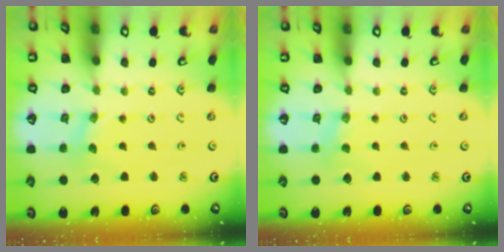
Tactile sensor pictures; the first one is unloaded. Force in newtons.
{"total": 2.2, "press": 2.1, "slide": 0.5}